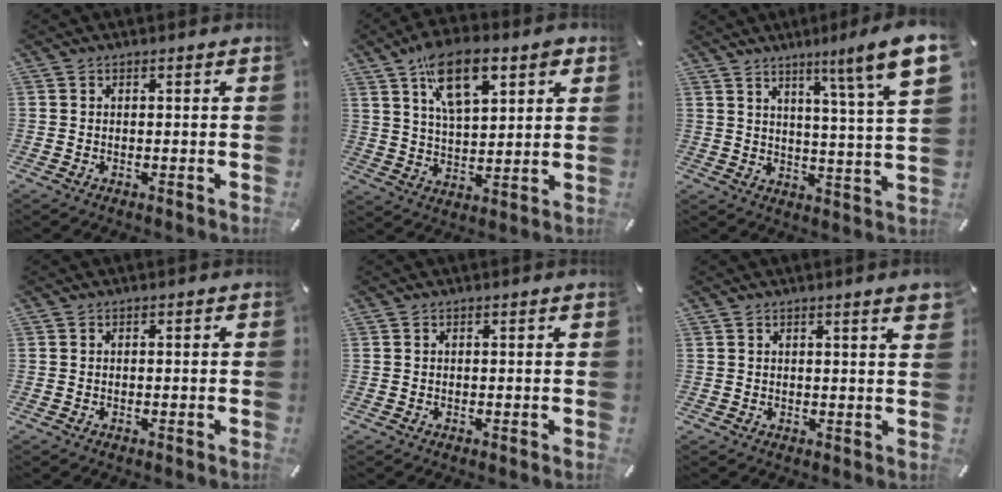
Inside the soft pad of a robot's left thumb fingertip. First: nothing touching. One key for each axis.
{"total": 13.4, "fx": 7.4, "fy": 6.4, "fz": 9.1, "tx": -0.149, "ty": -0.019, "tz": 0.130}
{"total": 11.9, "fx": 7.7, "fy": -0.4, "fz": 9.0, "tx": -0.135, "ty": -0.054, "tz": 0.112}
{"total": 0.5, "fx": -0.1, "fy": 0.1, "fz": 0.5, "tx": -0.009, "ty": 0.000, "tz": -0.002}
{"total": 0.0}
{"total": 3.3, "fx": 1.7, "fy": 0.3, "fz": 2.9, "tx": -0.049, "ty": -0.004, "tz": 0.027}